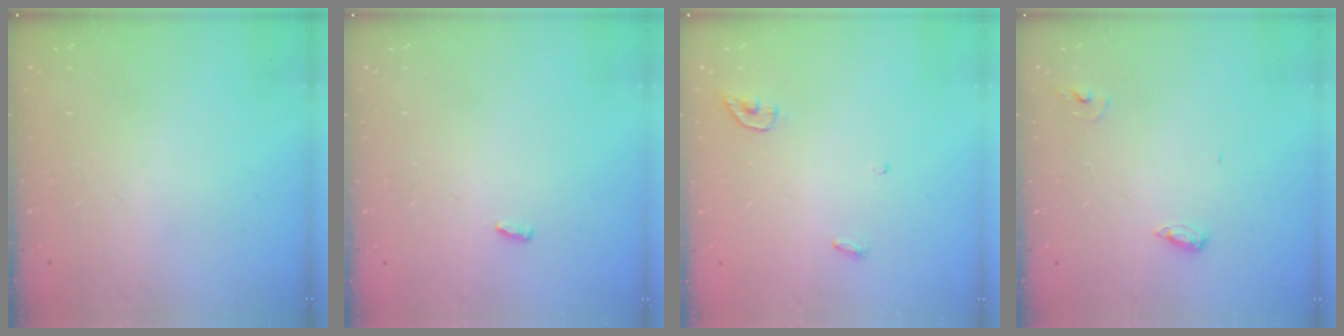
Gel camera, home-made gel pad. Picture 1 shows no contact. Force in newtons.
{"total": 2.9, "press": 2.6, "slide": 1.3}
{"total": 4.3, "press": 4.3, "slide": 0.4}
{"total": 6.0, "press": 5.8, "slide": 1.5}